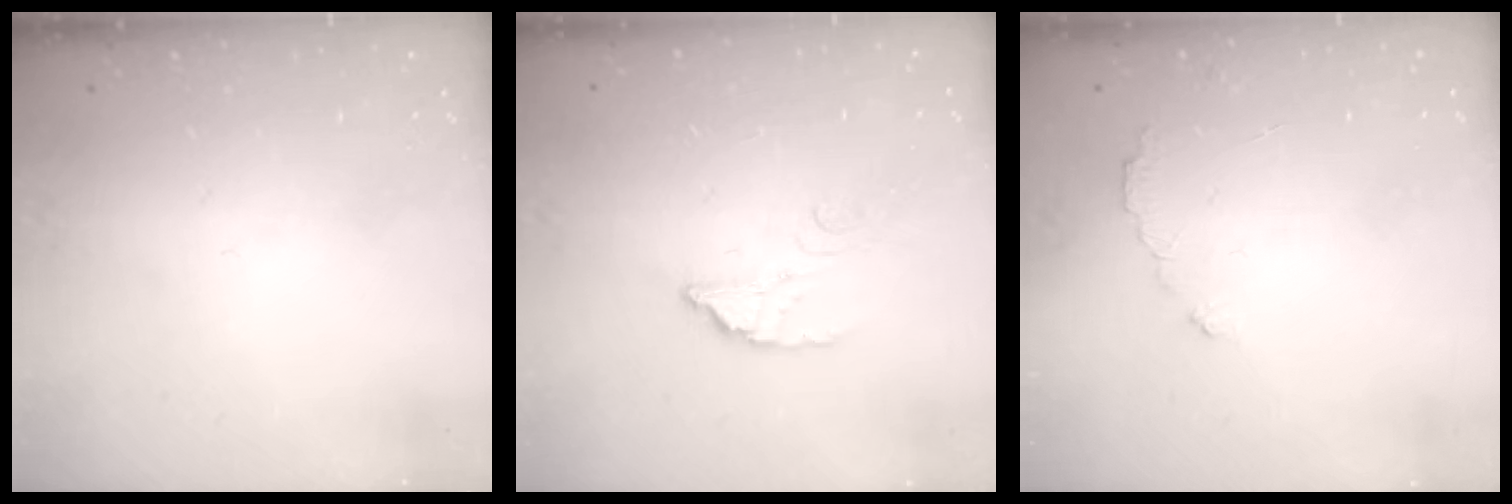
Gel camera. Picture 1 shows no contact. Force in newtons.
{"total": 3.0, "press": 3.0, "slide": 0.2}
{"total": 3.5, "press": 3.5, "slide": 0.3}